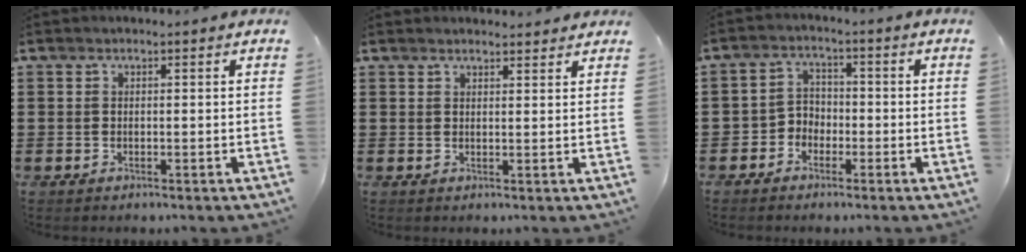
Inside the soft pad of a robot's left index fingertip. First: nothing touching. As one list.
[{"total": 1.7, "force": [1.7, 0.2, 0.2], "torque": [-0.008, 0.002, 0.034]}, {"total": 3.2, "force": [-2.3, 2.2, 0.4], "torque": [-0.018, 0.009, -0.051]}]